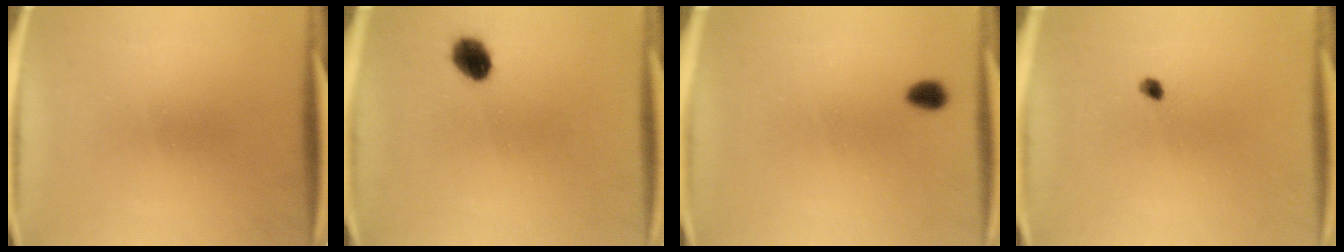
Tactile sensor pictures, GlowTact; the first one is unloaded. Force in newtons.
{"total": 5.3}
{"total": 3.0}
{"total": 1.2}